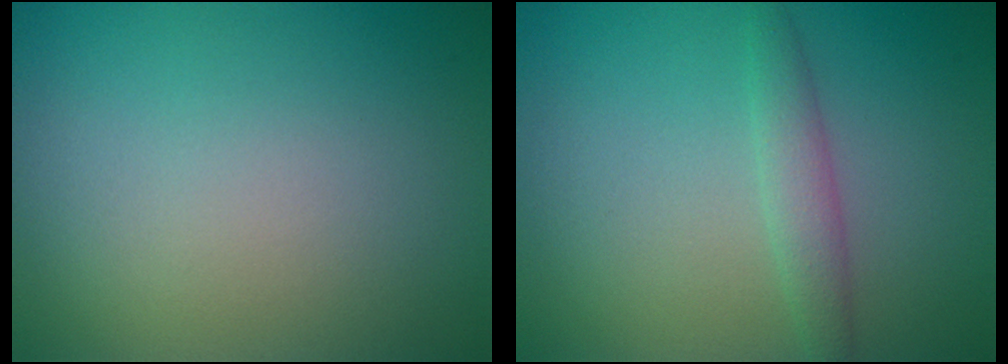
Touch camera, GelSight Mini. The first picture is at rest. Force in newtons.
{"total": 1.8, "press": 1.8, "slide": 0.1}